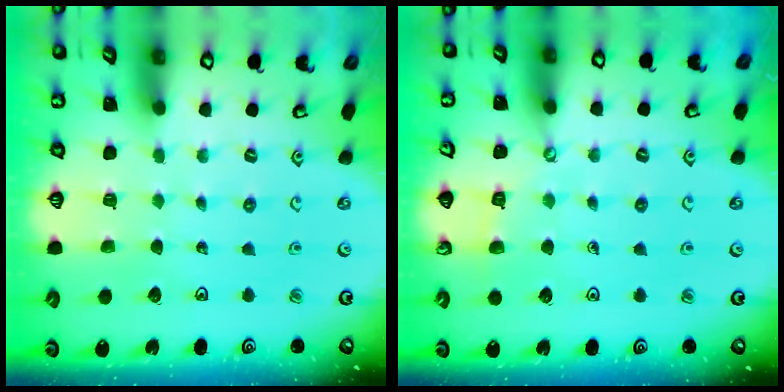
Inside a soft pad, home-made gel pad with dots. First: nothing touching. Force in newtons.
{"total": 3.8, "press": 3.8, "slide": 0.6}